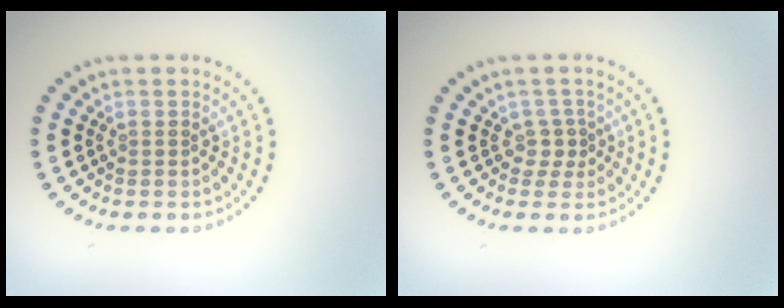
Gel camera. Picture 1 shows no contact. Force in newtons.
{"total": 1.6, "press": 1.1, "slide": 1.1}